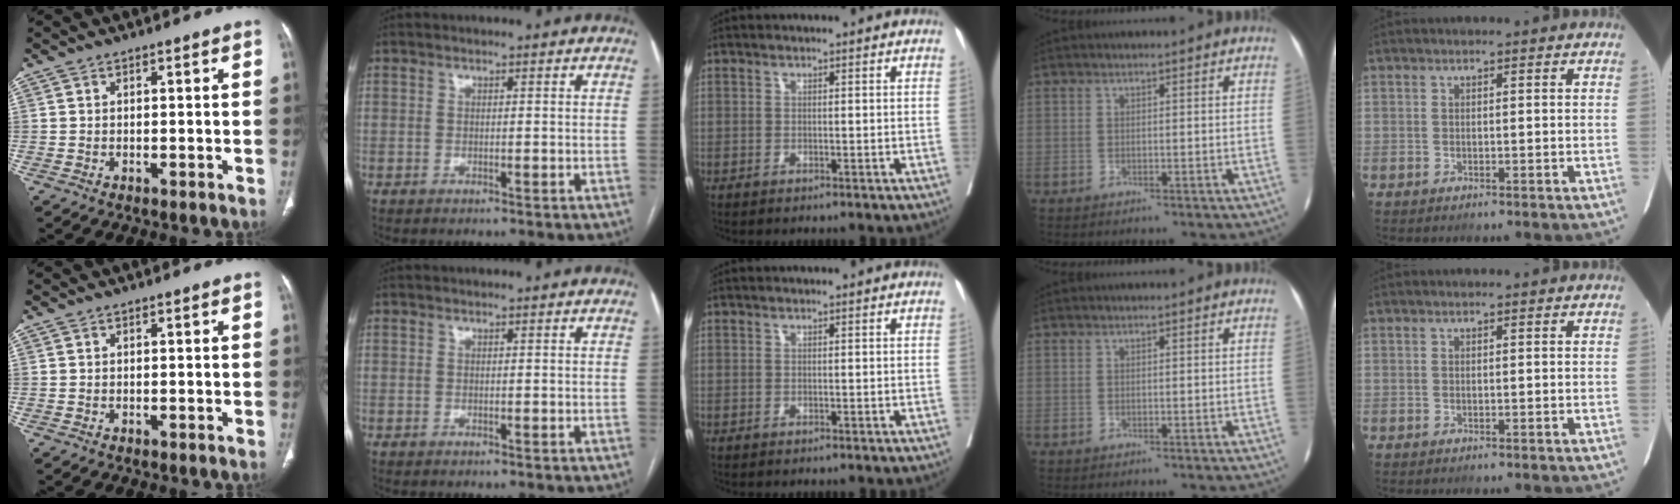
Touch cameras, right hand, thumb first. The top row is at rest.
{}